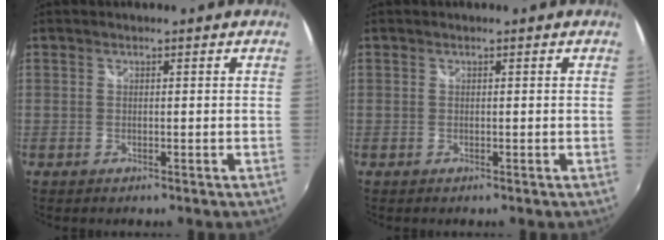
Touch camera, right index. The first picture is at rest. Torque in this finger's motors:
{"motor_torque": [-0.01, 0.02, 0.01, 0.01]}